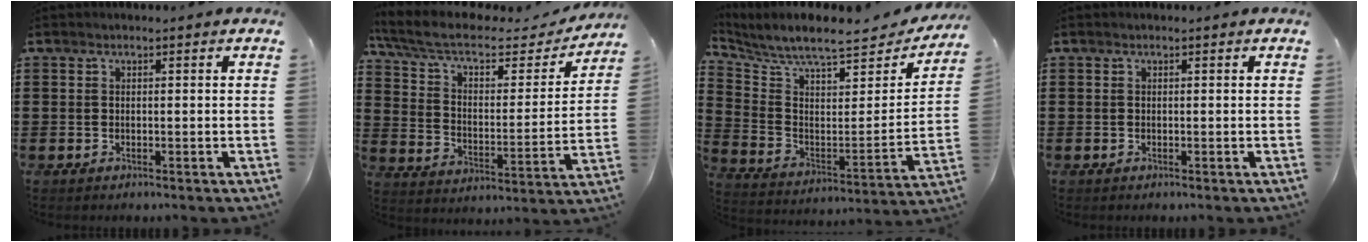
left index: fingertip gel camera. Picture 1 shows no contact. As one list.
[{"total": 8.5, "force": [6.1, 3.1, 4.9], "torque": [-0.119, -0.031, 0.104]}, {"total": 7.5, "force": [6.6, 0.9, 3.3], "torque": [-0.098, -0.057, 0.109]}, {"total": 0.0}]